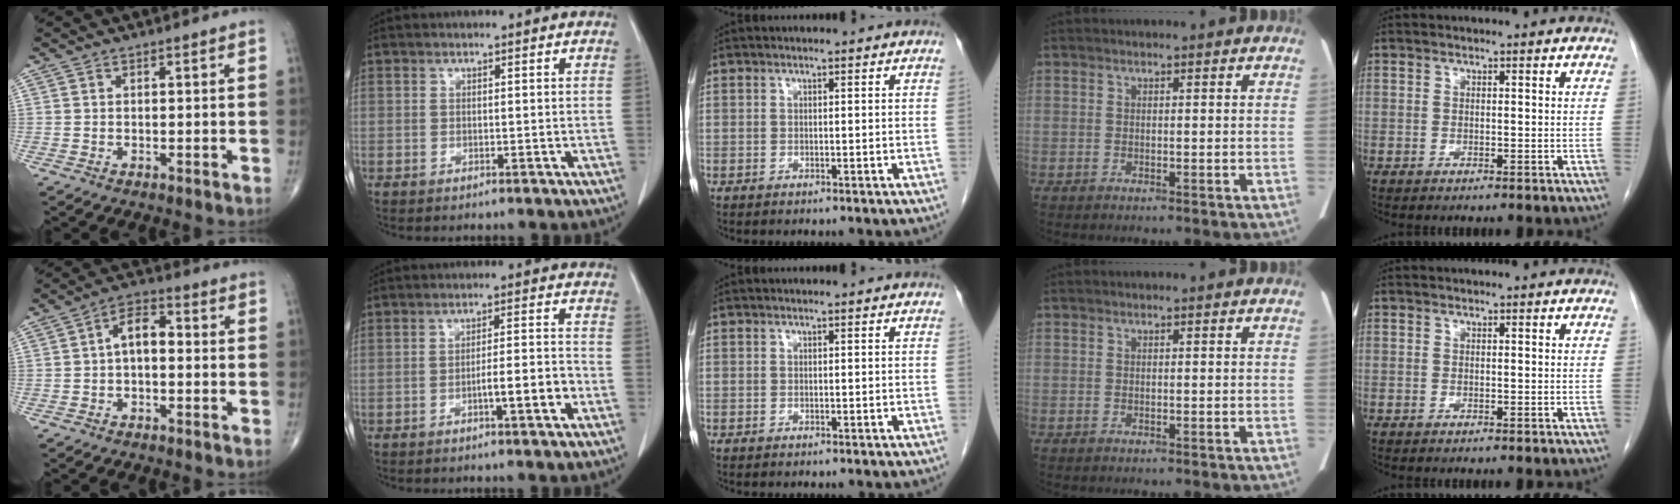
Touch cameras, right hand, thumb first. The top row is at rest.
{"thumb": {"total": 6.0, "force": [-0.2, 3.4, 4.9], "torque": [-0.070, 0.026, -0.015]}, "index": {"total": 5.7, "force": [-2.4, 0.4, 5.1], "torque": [-0.076, 0.007, -0.037]}}